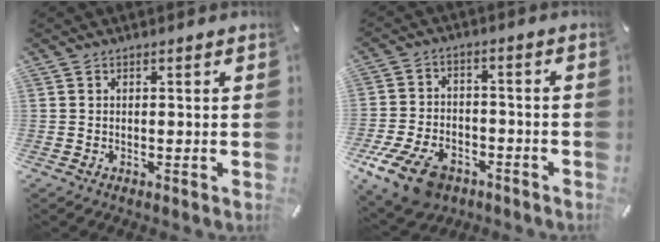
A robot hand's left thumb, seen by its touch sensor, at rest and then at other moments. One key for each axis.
{"total": 12.5, "fx": -7.2, "fy": 7.6, "fz": 6.9, "tx": -0.138, "ty": 0.045, "tz": -0.126}